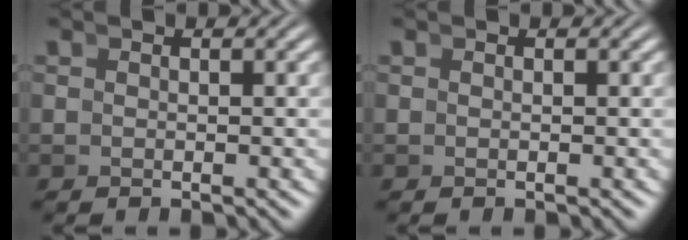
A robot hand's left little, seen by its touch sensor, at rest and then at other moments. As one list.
[{"total": 0.0}]